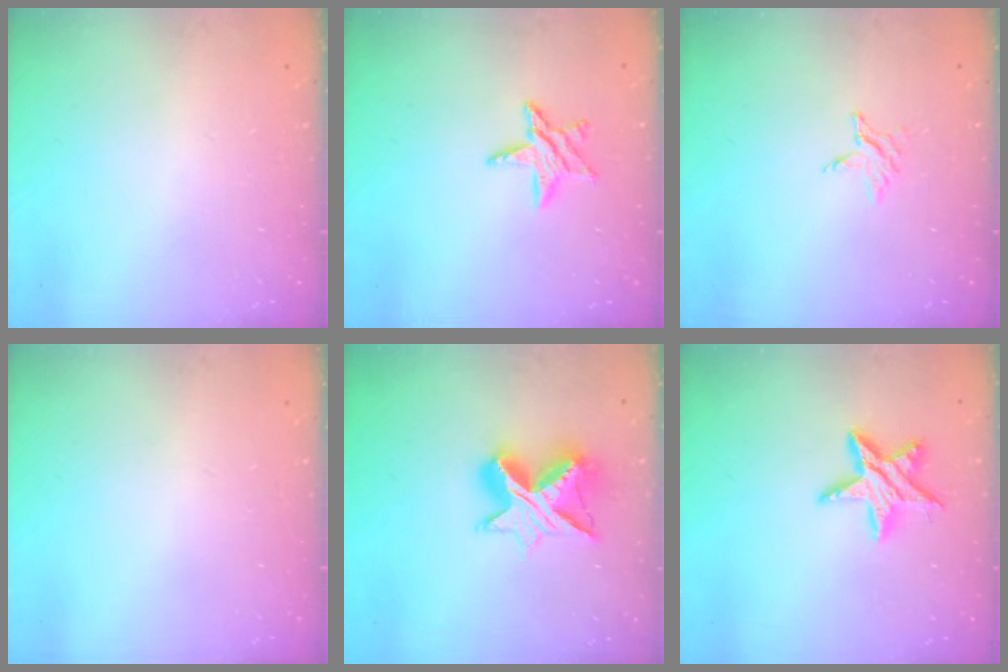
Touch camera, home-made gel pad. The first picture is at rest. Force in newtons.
{"total": 7.1, "press": 7.1, "slide": 0.1}
{"total": 2.9, "press": 2.9, "slide": 0.3}
{"total": 0.0}
{"total": 11.8, "press": 11.8, "slide": 0.9}
{"total": 11.7, "press": 11.7, "slide": 0.8}